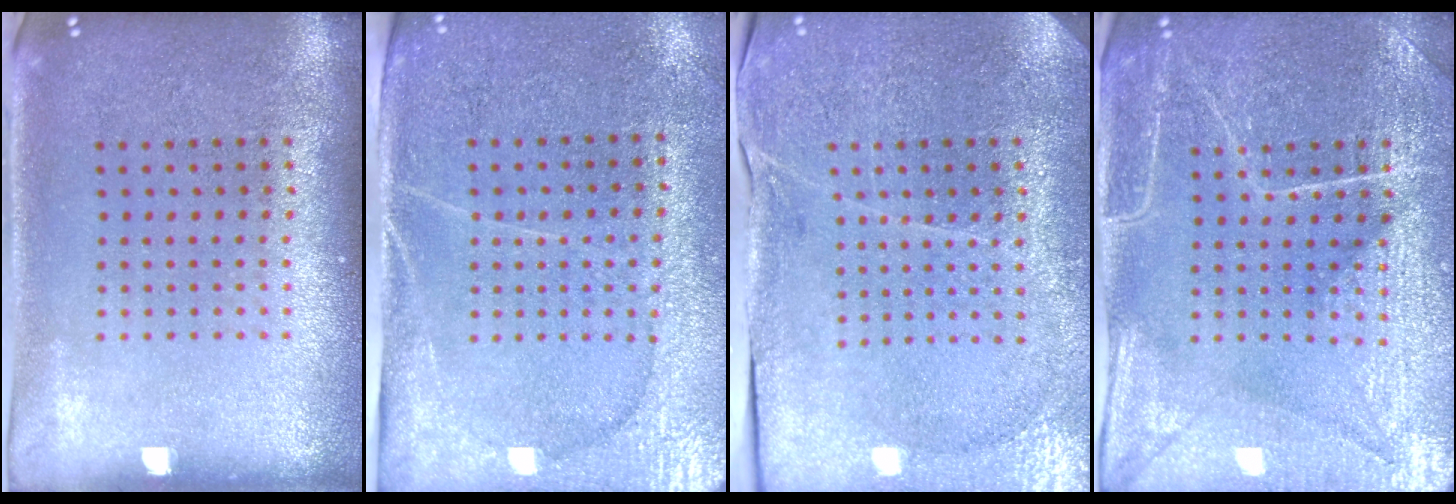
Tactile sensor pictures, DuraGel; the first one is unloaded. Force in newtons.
{"total": 2.9, "press": 2.7, "slide": 1.2}
{"total": 3.3, "press": 3.2, "slide": 0.6}
{"total": 4.5, "press": 4.2, "slide": 1.5}